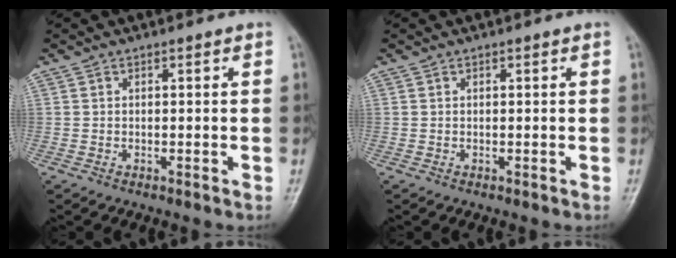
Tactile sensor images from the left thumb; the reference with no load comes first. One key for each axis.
{"total": 0.0}